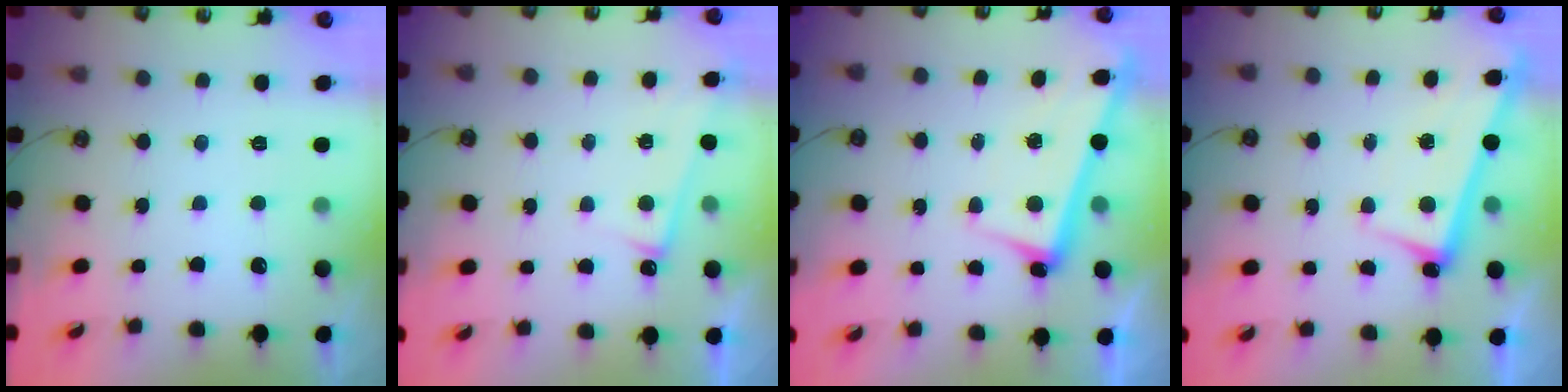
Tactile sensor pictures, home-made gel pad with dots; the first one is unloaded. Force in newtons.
{"total": 4.5, "press": 4.5, "slide": 0.3}
{"total": 2.4, "press": 2.3, "slide": 0.7}
{"total": 2.8, "press": 2.7, "slide": 0.4}